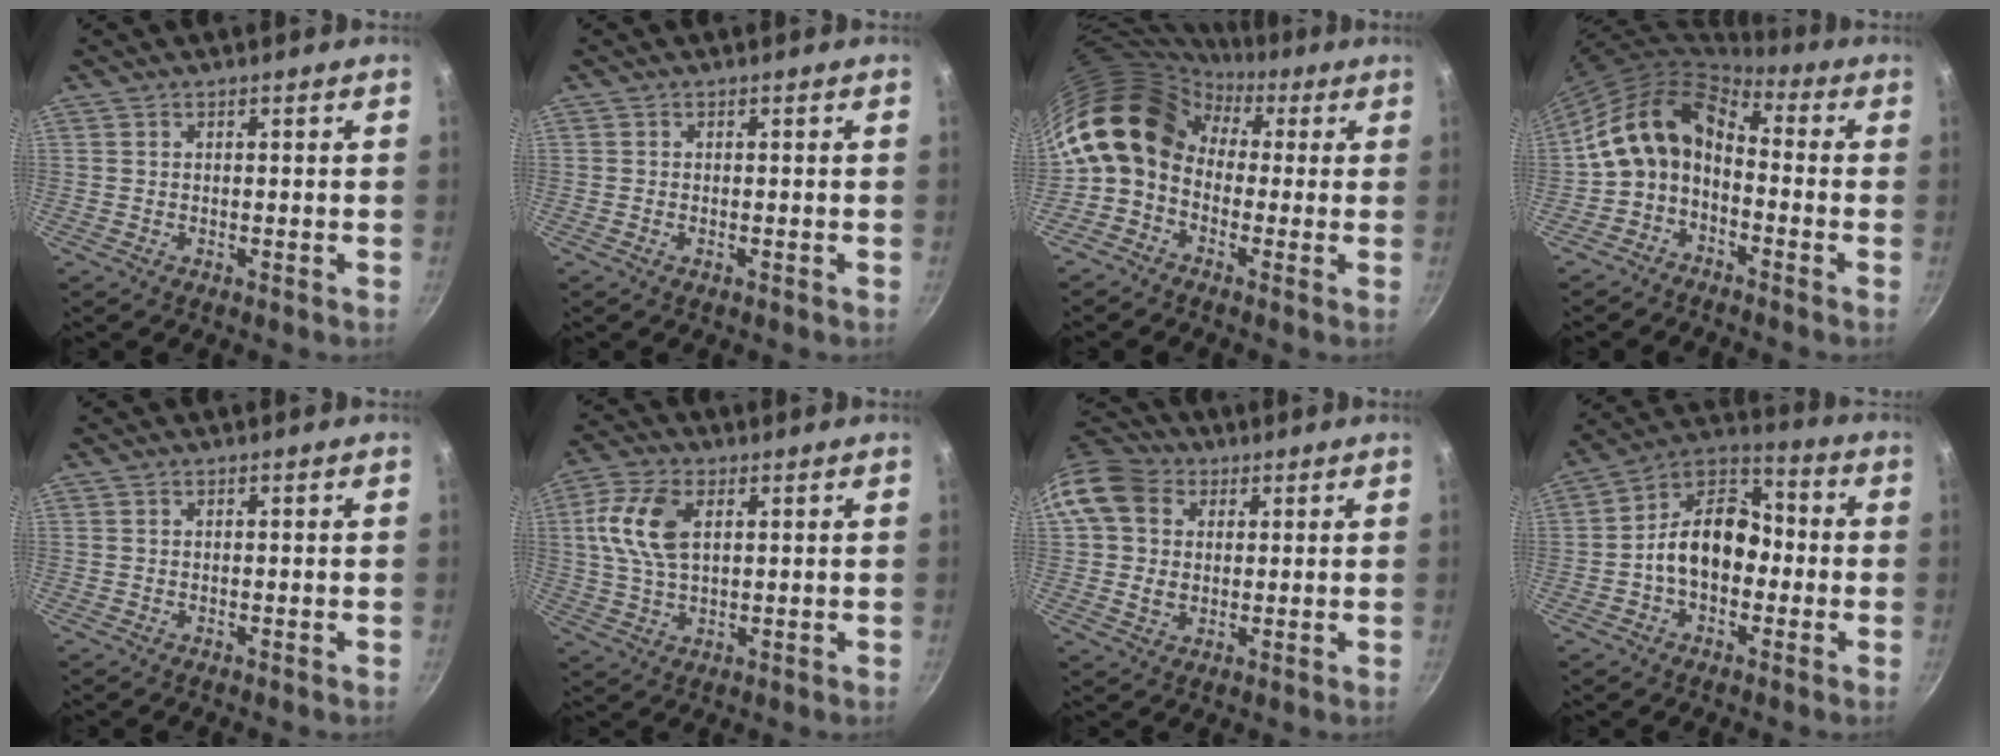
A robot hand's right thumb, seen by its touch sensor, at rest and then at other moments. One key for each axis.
{"total": 0.6, "fx": -0.3, "fy": 0.2, "fz": 0.4, "tx": -0.008, "ty": 0.002, "tz": -0.006}
{"total": 13.8, "fx": 1.2, "fy": 10.7, "fz": 8.6, "tx": -0.132, "ty": 0.037, "tz": -0.008}
{"total": 10.5, "fx": -1.9, "fy": 7.2, "fz": 7.4, "tx": -0.124, "ty": 0.053, "tz": -0.049}
{"total": 0.0}
{"total": 10.4, "fx": 2.5, "fy": 6.0, "fz": 8.1, "tx": -0.158, "ty": 0.007, "tz": 0.044}
{"total": 11.7, "fx": 3.0, "fy": 9.4, "fz": 6.3, "tx": -0.105, "ty": 0.005, "tz": 0.043}
{"total": 14.0, "fx": -1.7, "fy": 9.9, "fz": 9.8, "tx": -0.114, "ty": 0.049, "tz": -0.049}